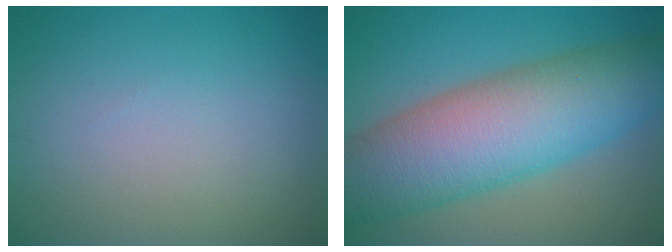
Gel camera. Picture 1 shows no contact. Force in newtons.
{"total": 11.9, "press": 11.9, "slide": 0.3}